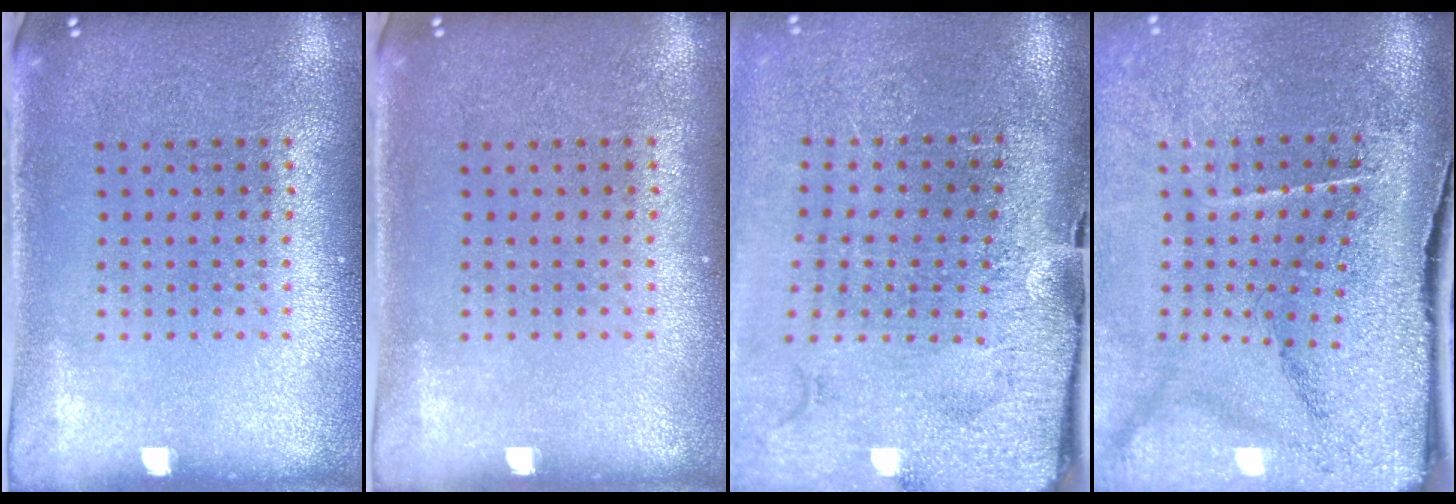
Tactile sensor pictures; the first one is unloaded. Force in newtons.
{"total": 0.0}
{"total": 4.5, "press": 3.5, "slide": 2.9}
{"total": 4.8, "press": 3.8, "slide": 3.0}